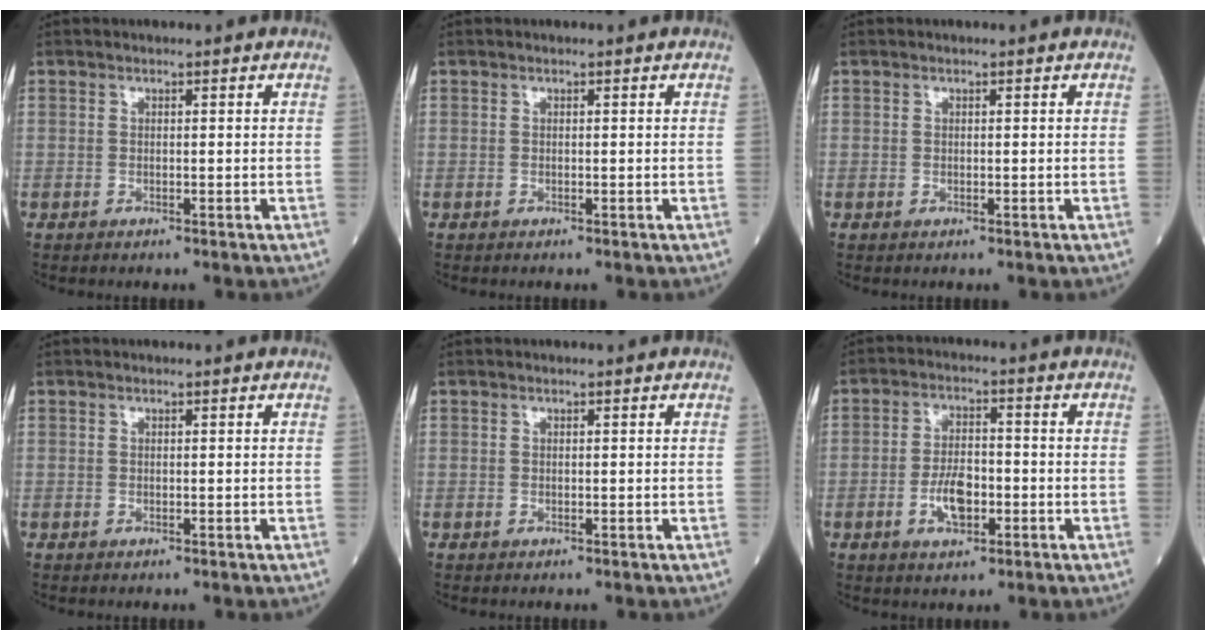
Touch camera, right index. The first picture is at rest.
{"total": 0.0}
{"total": 0.0}
{"total": 0.0}
{"total": 0.0}
{"total": 5.9, "force": [-1.9, 2.7, 4.9], "torque": [-0.096, 0.004, -0.032]}